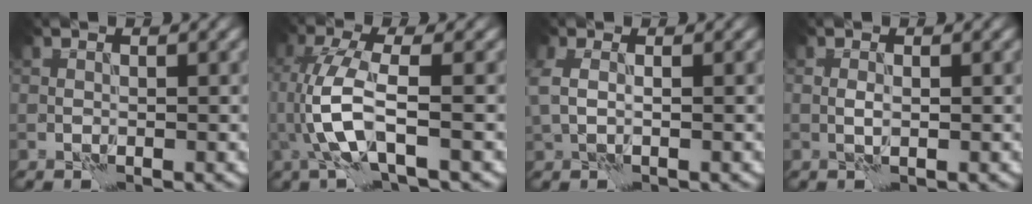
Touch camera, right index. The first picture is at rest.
{"total": 5.0, "force": [-0.8, 1.2, 4.8], "torque": [-0.116, 0.005, -0.019]}
{"total": 2.1, "force": [0.5, 1.2, 1.6], "torque": [-0.043, 0.003, 0.010]}
{"total": 0.7, "force": [0.2, 0.2, 0.7], "torque": [-0.017, -0.001, 0.002]}